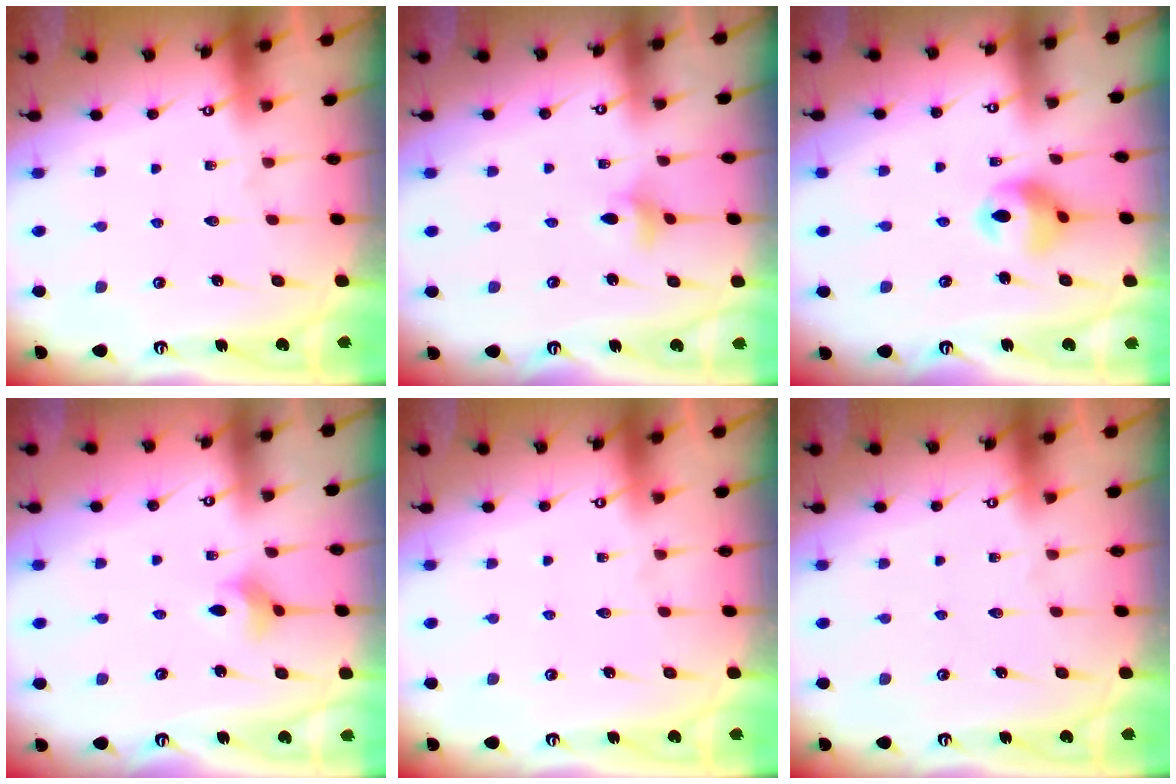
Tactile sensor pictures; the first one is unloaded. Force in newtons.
{"total": 3.5, "press": 3.5, "slide": 0.4}
{"total": 10.1, "press": 10.0, "slide": 1.3}
{"total": 2.8, "press": 2.8, "slide": 0.2}
{"total": 0.0}
{"total": 0.0}